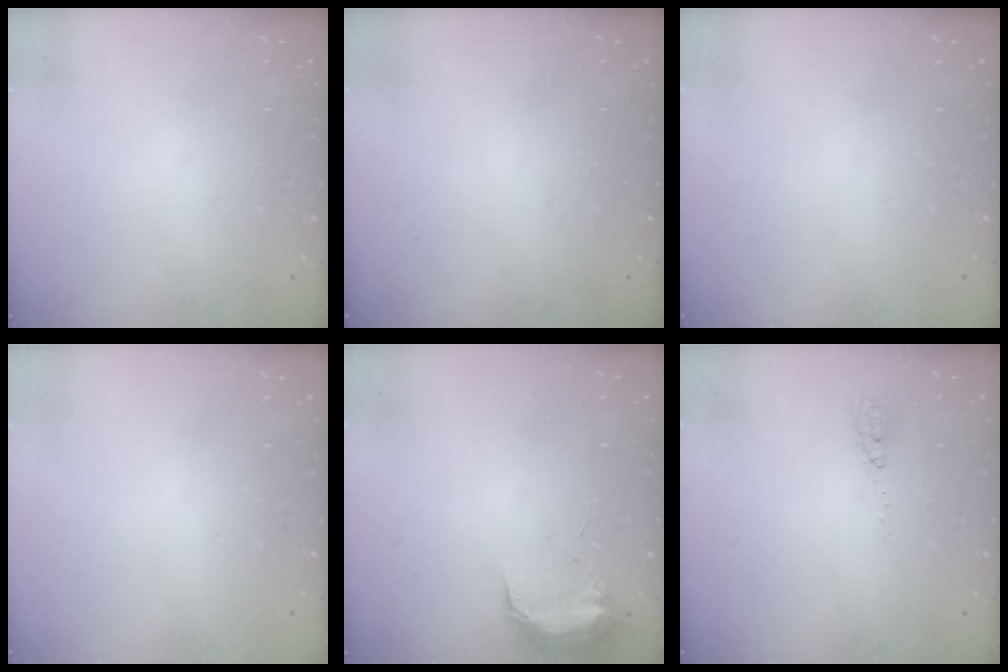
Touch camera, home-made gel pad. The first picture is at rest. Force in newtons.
{"total": 0.0}
{"total": 0.0}
{"total": 0.0}
{"total": 9.8, "press": 9.7, "slide": 0.7}
{"total": 3.6, "press": 3.4, "slide": 1.3}